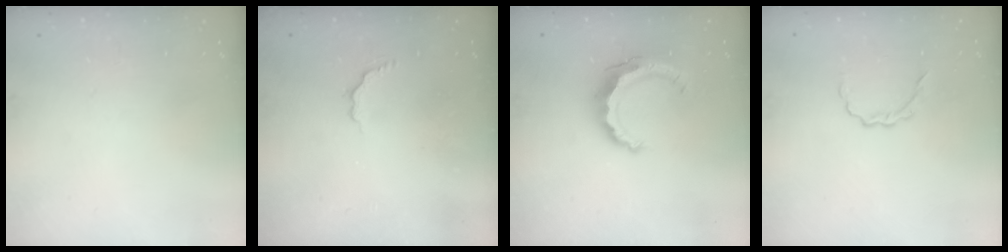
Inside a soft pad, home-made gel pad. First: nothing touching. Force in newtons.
{"total": 2.5, "press": 2.3, "slide": 1.0}
{"total": 8.6, "press": 8.6, "slide": 1.0}
{"total": 3.0, "press": 2.8, "slide": 0.9}